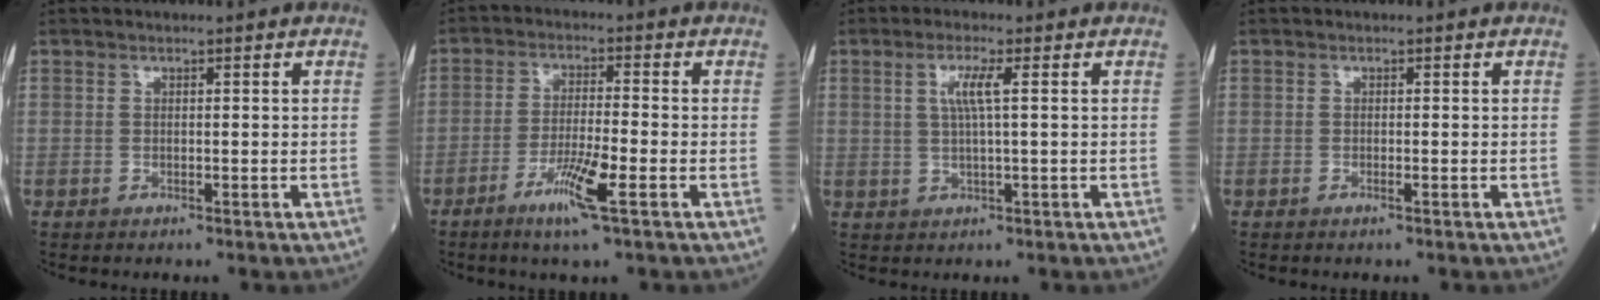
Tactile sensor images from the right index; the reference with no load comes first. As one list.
[{"total": 7.3, "force": [-3.6, -0.1, 6.3], "torque": [-0.124, -0.014, -0.069]}, {"total": 3.6, "force": [1.0, -0.2, 3.5], "torque": [-0.073, 0.003, 0.019]}, {"total": 0.8, "force": [-0.3, 0.0, 0.7], "torque": [-0.011, -0.001, -0.006]}]